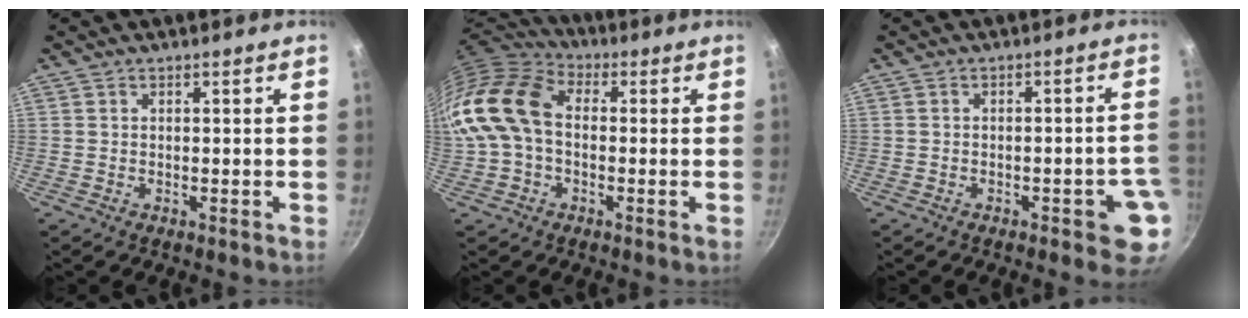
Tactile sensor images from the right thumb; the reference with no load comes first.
{"total": 16.9, "force": [-0.2, 12.0, 11.9], "torque": [-0.229, 0.039, -0.019]}
{"total": 6.8, "force": [-2.3, 2.3, 6.0], "torque": [-0.056, 0.023, -0.021]}